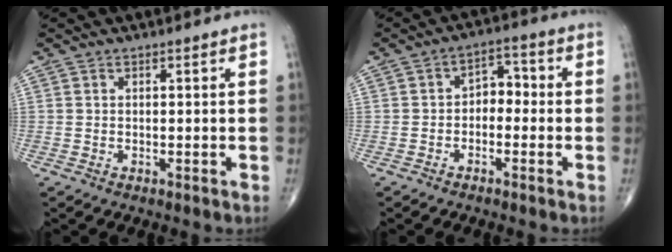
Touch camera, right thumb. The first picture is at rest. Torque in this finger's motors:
{"motor_torque": [-0.02, -0.45, -0.05, -0.19, 0.03]}